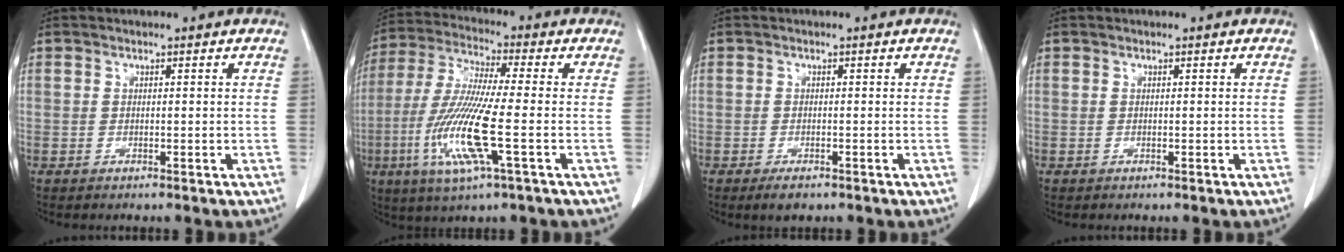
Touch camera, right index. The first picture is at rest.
{"total": 13.7, "force": [-3.7, 0.7, 13.2], "torque": [-0.281, -0.017, -0.078]}
{"total": 2.2, "force": [-1.5, 0.9, 1.4], "torque": [-0.027, -0.003, -0.019]}
{"total": 0.0}